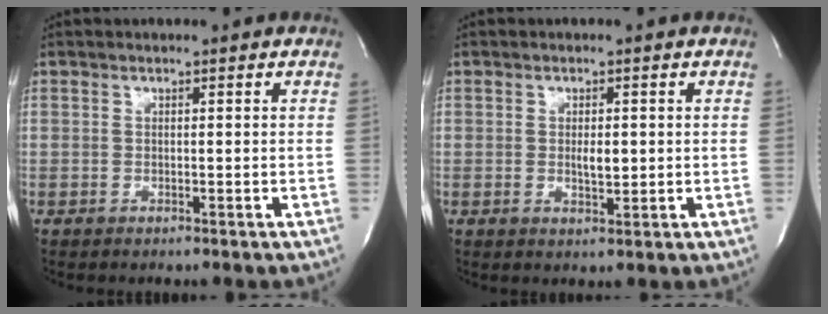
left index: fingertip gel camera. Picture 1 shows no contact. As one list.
[{"total": 2.4, "force": [0.1, 0.9, 2.2], "torque": [-0.038, -0.003, 0.003]}]